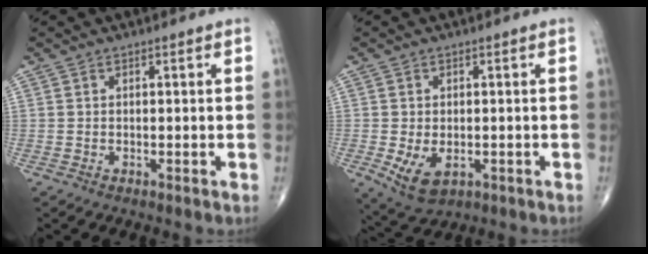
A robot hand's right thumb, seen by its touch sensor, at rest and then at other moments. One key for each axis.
{"total": 6.4, "fx": -1.6, "fy": 3.9, "fz": 4.8, "tx": -0.085, "ty": -0.008, "tz": -0.014}